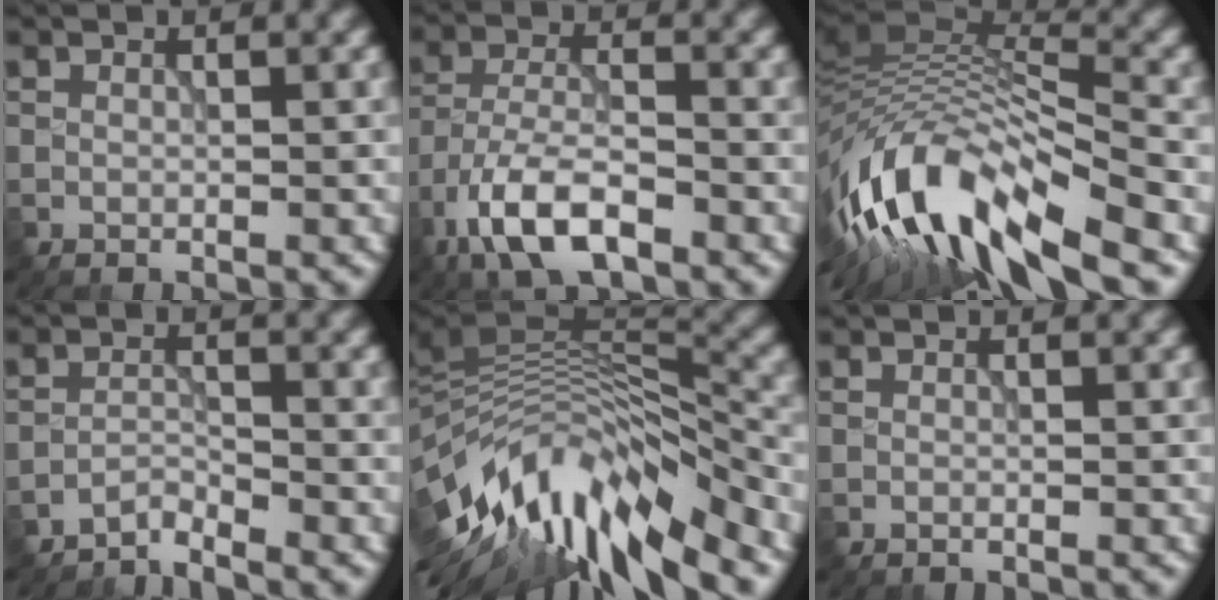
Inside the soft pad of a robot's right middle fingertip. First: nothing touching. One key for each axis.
{"total": 7.7, "fx": -4.7, "fy": 3.2, "fz": 5.2, "tx": -0.101, "ty": 0.000, "tz": -0.098}
{"total": 14.0, "fx": -5.8, "fy": 5.3, "fz": 11.6, "tx": -0.228, "ty": 0.012, "tz": -0.101}
{"total": 1.9, "fx": -1.9, "fy": 0.0, "fz": 0.2, "tx": 0.001, "ty": 0.004, "tz": -0.043}
{"total": 13.4, "fx": -6.8, "fy": 4.6, "fz": 10.5, "tx": -0.189, "ty": 0.017, "tz": -0.116}
{"total": 0.0}